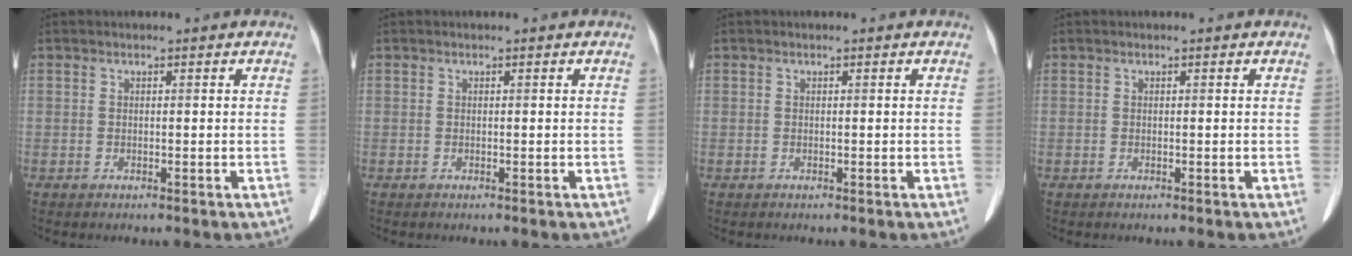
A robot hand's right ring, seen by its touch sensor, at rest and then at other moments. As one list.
[{"total": 0.0}, {"total": 0.0}, {"total": 0.0}]